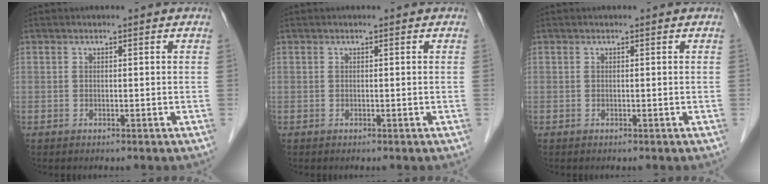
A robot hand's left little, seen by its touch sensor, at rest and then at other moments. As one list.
[{"total": 0.0}, {"total": 0.0}]